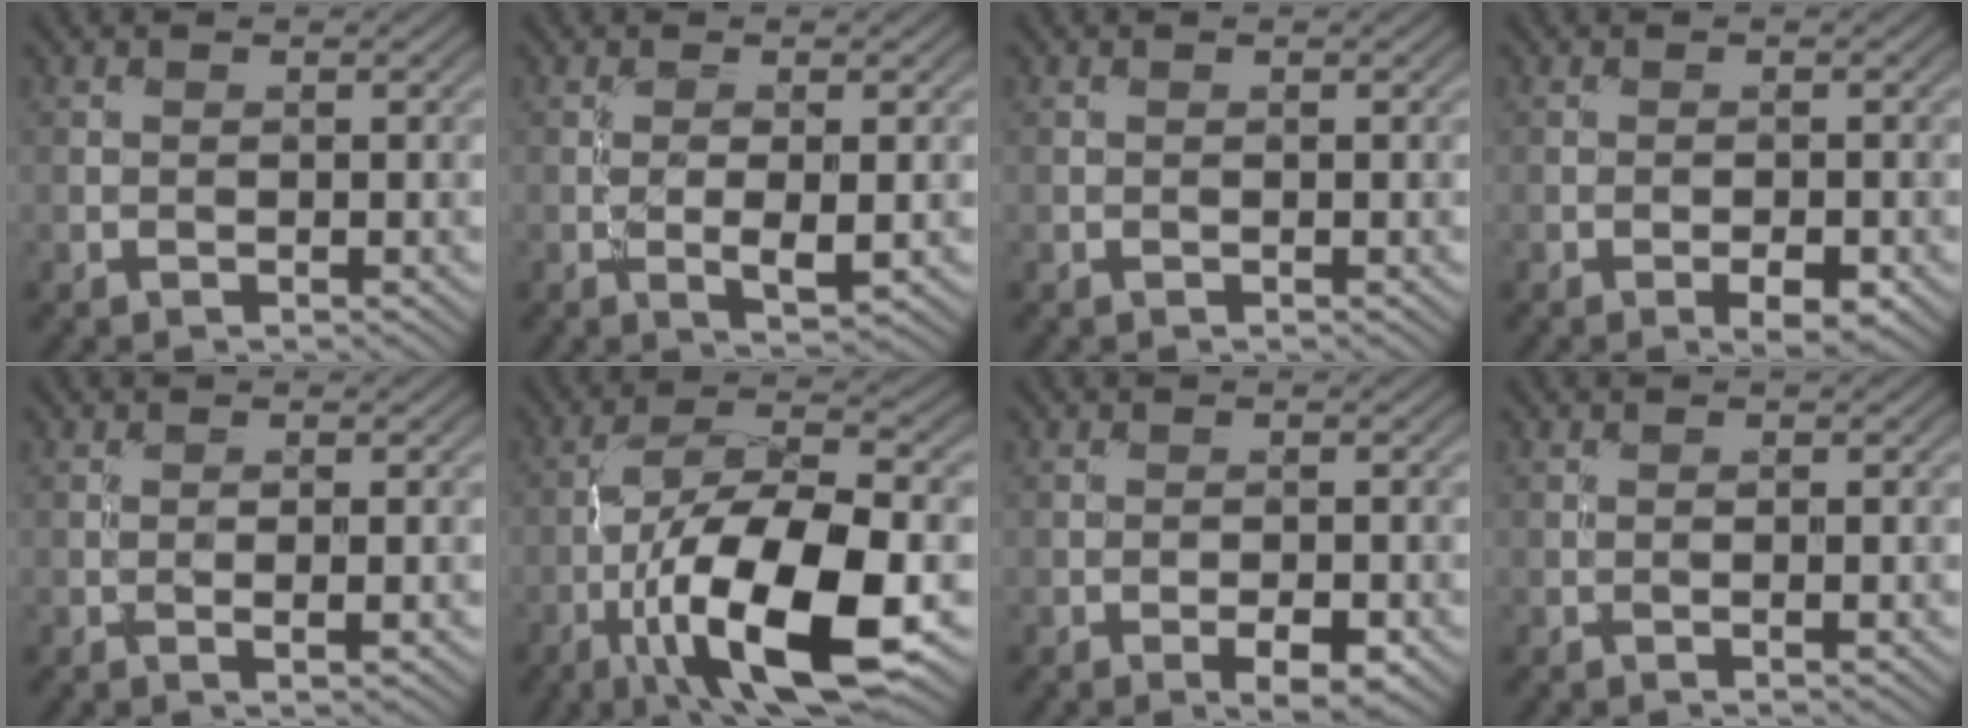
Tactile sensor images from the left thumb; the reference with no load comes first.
{"total": 2.8, "force": [-0.2, 0.8, 2.6], "torque": [-0.053, -0.004, -0.003]}
{"total": 0.0}
{"total": 2.7, "force": [-1.4, 1.0, 2.1], "torque": [-0.033, 0.000, -0.022]}
{"total": 1.3, "force": [-0.2, 0.2, 1.2], "torque": [-0.022, 0.001, -0.004]}
{"total": 15.3, "force": [-5.9, 5.3, 13.1], "torque": [-0.235, -0.002, -0.108]}
{"total": 3.3, "force": [-1.7, 1.2, 2.6], "torque": [-0.041, 0.001, -0.025]}
{"total": 0.7, "force": [-0.1, 0.0, 0.7], "torque": [-0.013, 0.001, -0.004]}